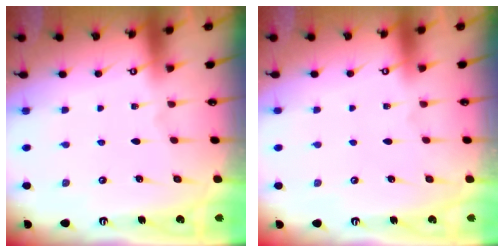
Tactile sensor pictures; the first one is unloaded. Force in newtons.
{"total": 0.0}